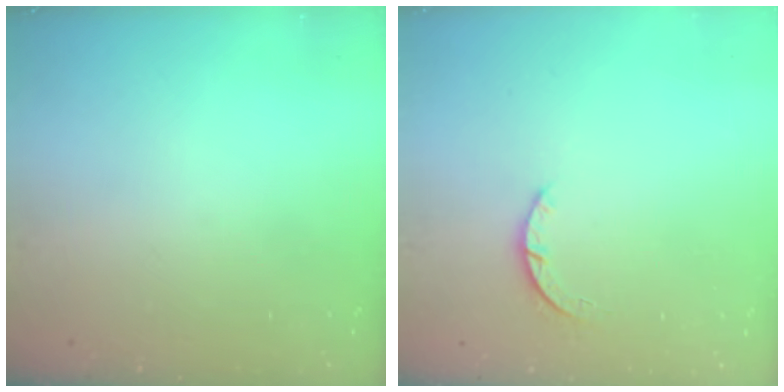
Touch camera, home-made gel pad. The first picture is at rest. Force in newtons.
{"total": 2.4, "press": 2.4, "slide": 0.3}